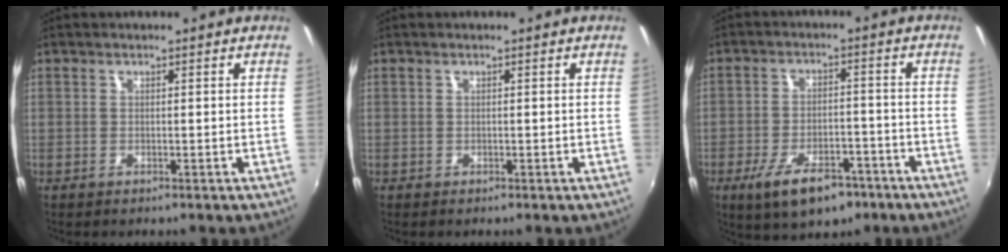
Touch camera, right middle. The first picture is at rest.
{"total": 0.0}
{"total": 11.2, "force": [-6.9, 5.2, 7.2], "torque": [-0.150, -0.012, -0.107]}